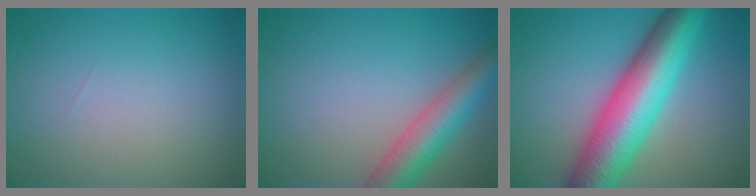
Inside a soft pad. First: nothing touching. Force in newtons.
{"total": 5.7, "press": 5.7, "slide": 0.2}
{"total": 11.3, "press": 11.3, "slide": 0.2}